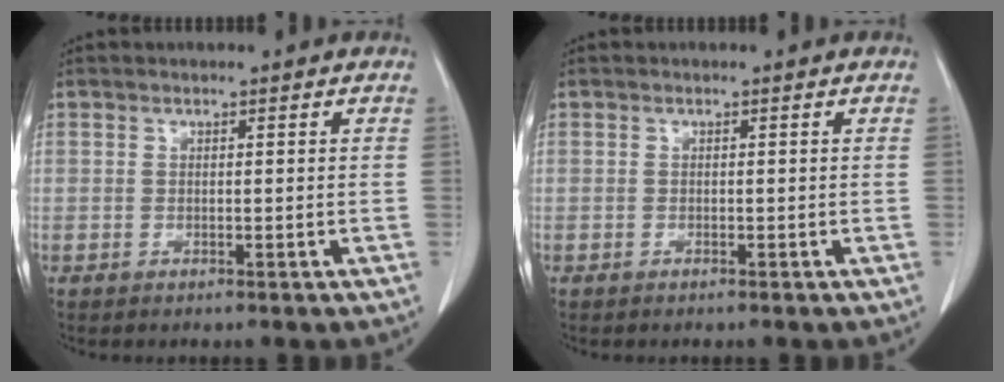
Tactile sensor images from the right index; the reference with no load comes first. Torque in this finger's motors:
{"motor_torque": [-0.01, 0.01, -0.03, 0.02]}